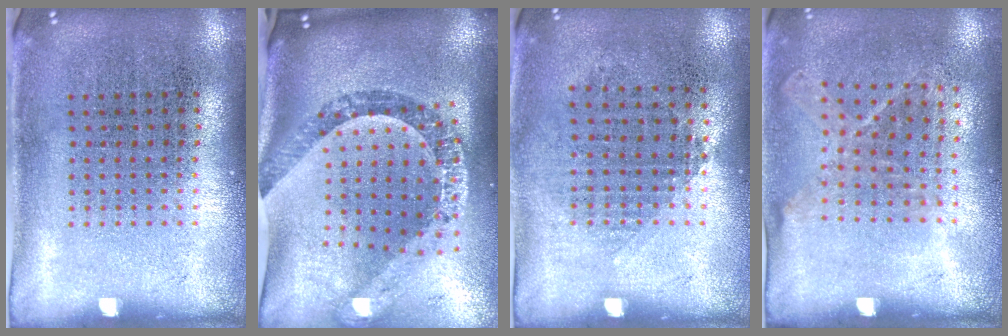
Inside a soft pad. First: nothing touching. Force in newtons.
{"total": 2.4, "press": 1.9, "slide": 1.5}
{"total": 0.9, "press": 0.8, "slide": 0.4}
{"total": 1.1, "press": 0.9, "slide": 0.7}